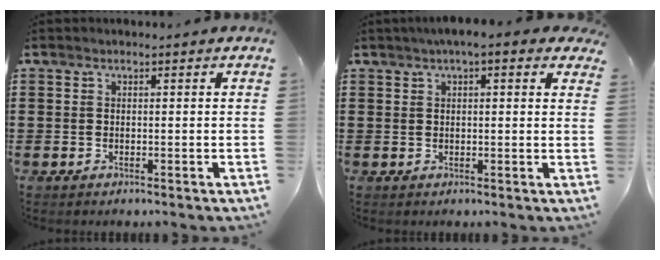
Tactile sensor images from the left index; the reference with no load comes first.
{"total": 3.4, "force": [2.2, 0.6, 2.5], "torque": [-0.054, 0.006, 0.039]}